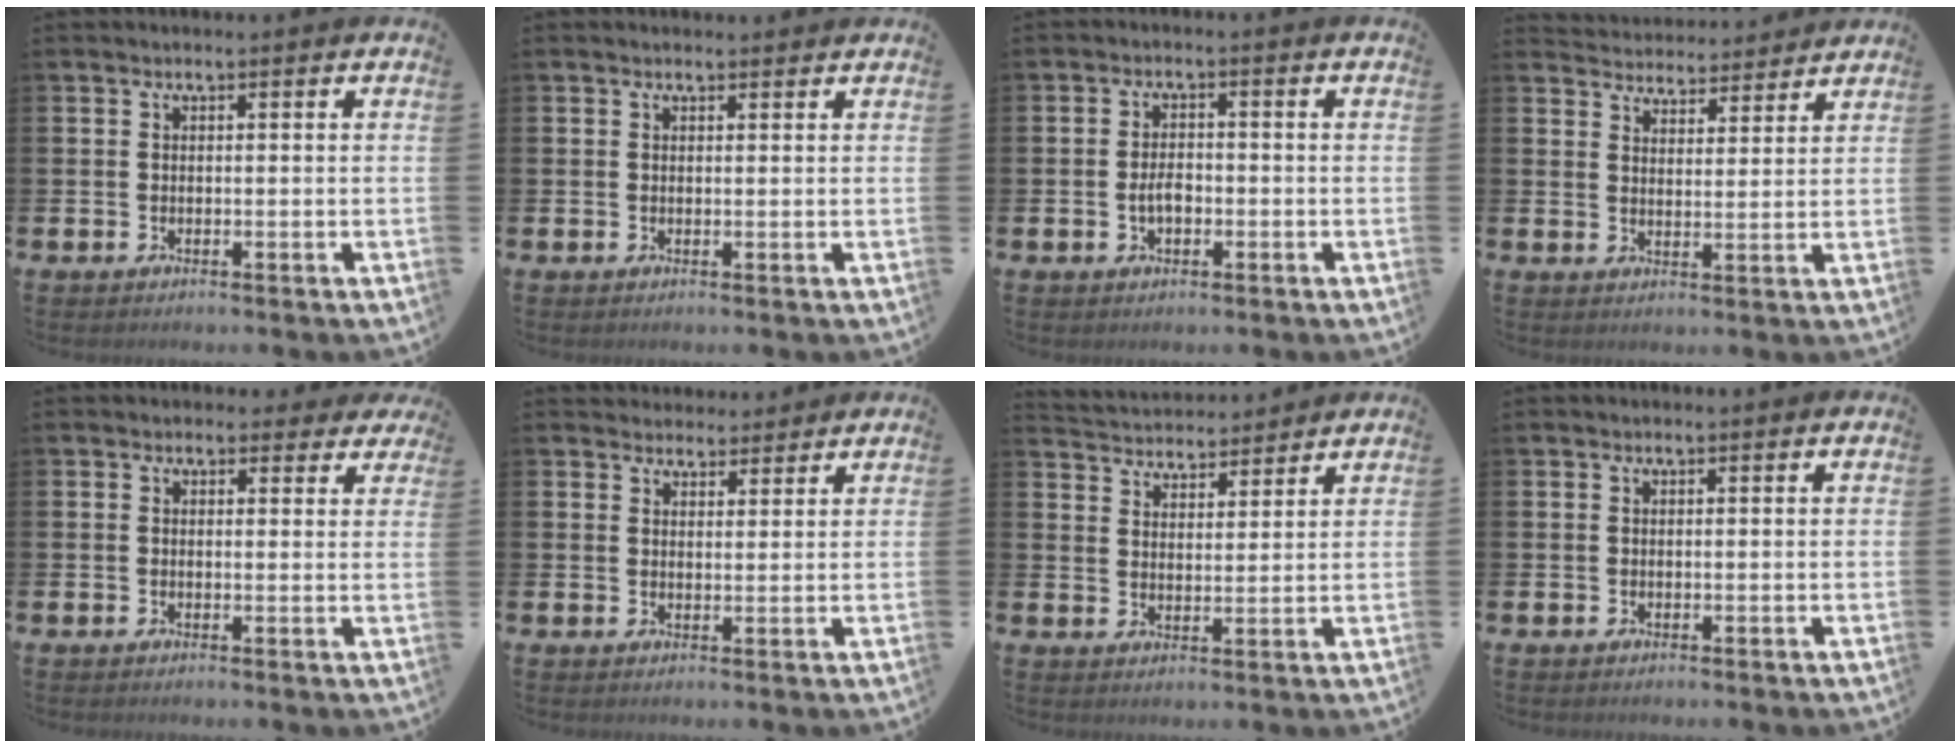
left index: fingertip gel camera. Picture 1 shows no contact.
{"total": 0.7, "force": [0.6, 0.1, 0.2], "torque": [0.005, -0.001, 0.009]}
{"total": 2.7, "force": [-0.6, 1.5, 2.1], "torque": [-0.031, 0.001, -0.013]}
{"total": 4.3, "force": [4.2, 0.7, -0.4], "torque": [-0.006, -0.031, 0.076]}
{"total": 1.8, "force": [1.5, 1.1, 0.0], "torque": [0.003, 0.000, 0.024]}
{"total": 3.4, "force": [3.2, 1.2, -0.2], "torque": [0.002, -0.014, 0.058]}
{"total": 4.3, "force": [4.3, 0.7, -0.4], "torque": [-0.015, -0.024, 0.077]}
{"total": 0.0}